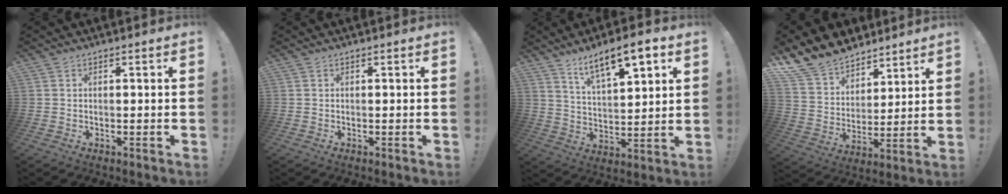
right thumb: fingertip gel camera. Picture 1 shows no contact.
{"total": 0.0}
{"total": 12.4, "force": [7.9, 4.1, 8.6], "torque": [-0.126, -0.044, 0.130]}
{"total": 13.5, "force": [11.3, 7.1, 2.2], "torque": [-0.061, -0.089, 0.218]}